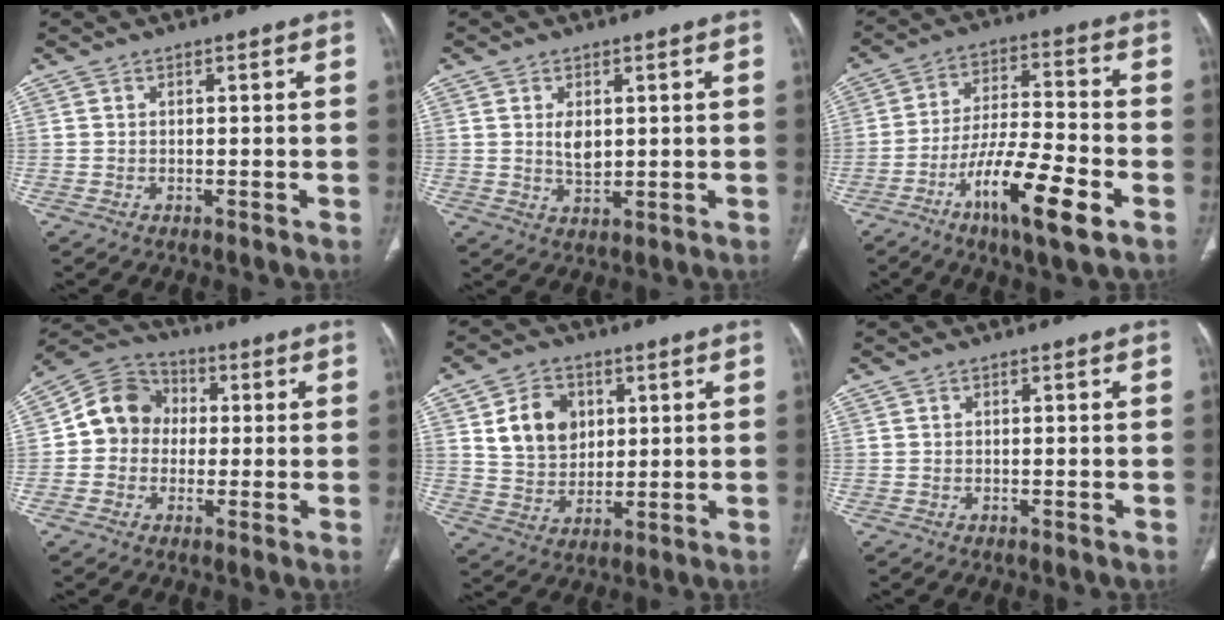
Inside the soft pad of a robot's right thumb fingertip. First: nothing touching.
{"total": 4.0, "force": [0.9, 2.4, 3.1], "torque": [-0.046, -0.011, 0.022]}
{"total": 15.0, "force": [-7.2, 3.3, 12.8], "torque": [-0.231, 0.027, -0.124]}
{"total": 10.4, "force": [0.5, 9.3, 4.7], "torque": [-0.057, 0.026, -0.007]}
{"total": 10.5, "force": [3.2, 8.1, 5.7], "torque": [-0.065, -0.013, 0.066]}
{"total": 0.0}